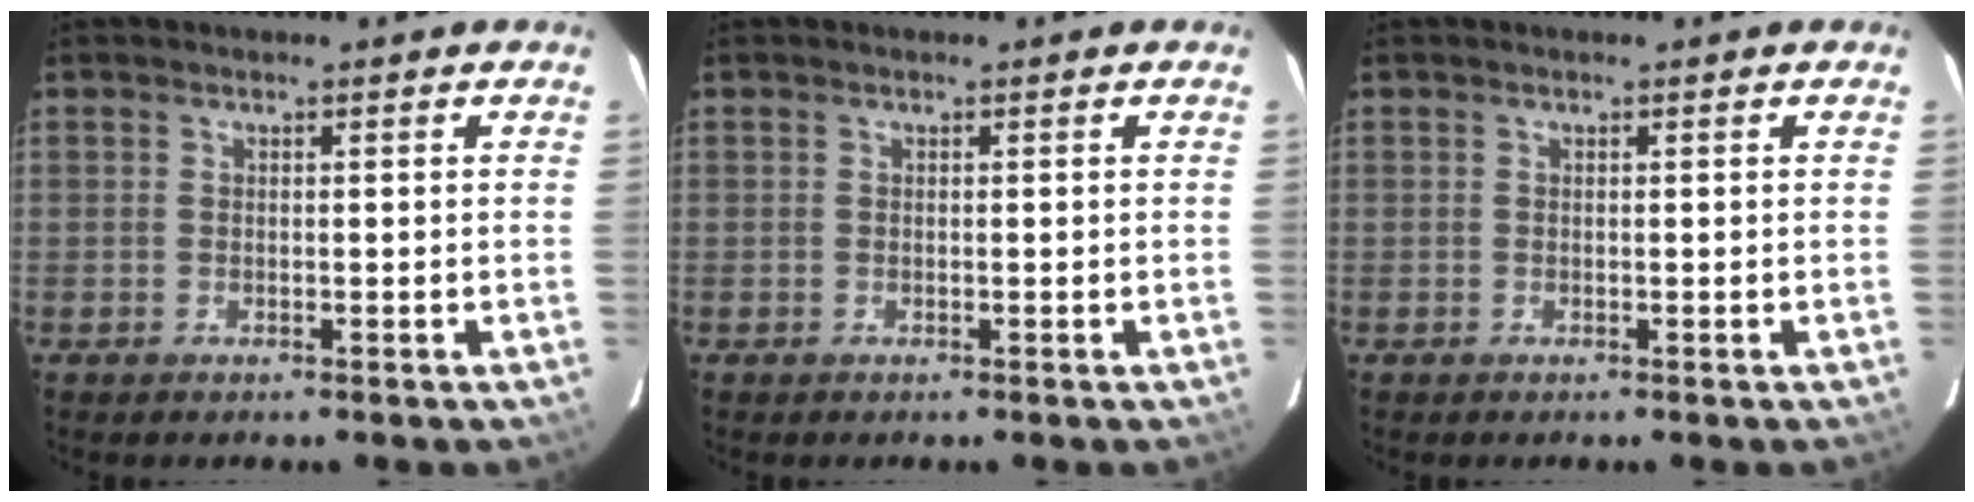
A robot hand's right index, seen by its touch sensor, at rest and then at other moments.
{"total": 0.0}
{"total": 0.0}